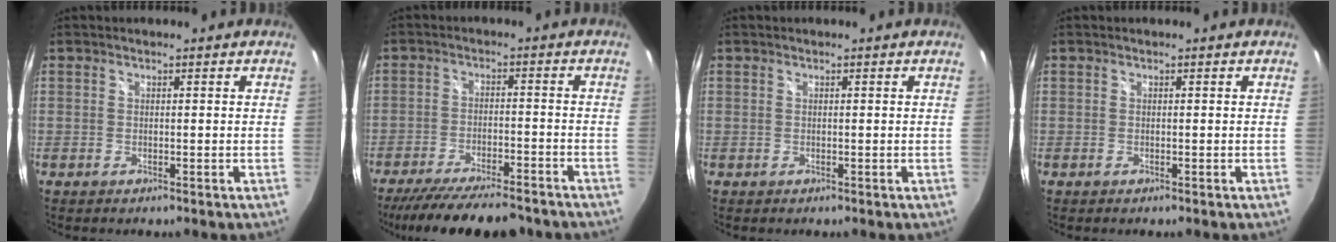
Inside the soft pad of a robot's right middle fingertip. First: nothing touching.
{"total": 17.3, "force": [-14.8, 3.4, 8.3], "torque": [-0.161, -0.030, -0.221]}
{"total": 0.0}
{"total": 0.0}